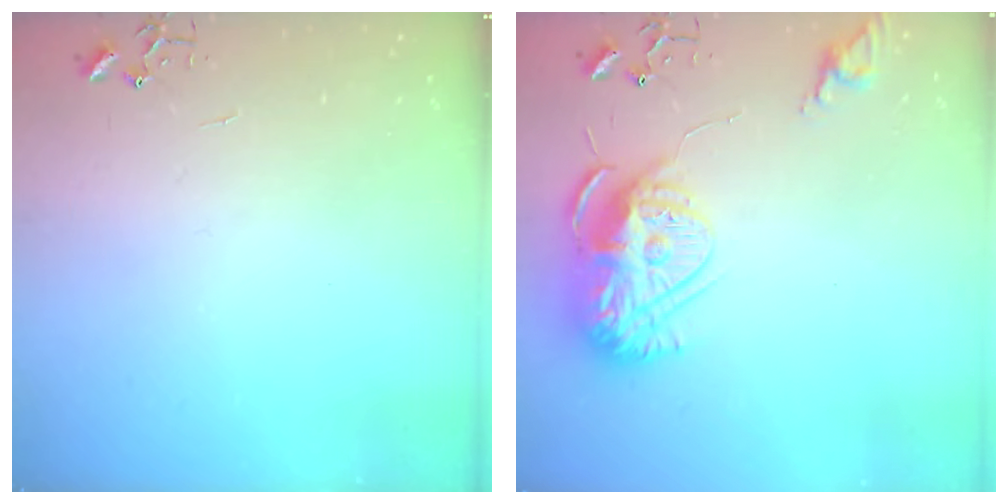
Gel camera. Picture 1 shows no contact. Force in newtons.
{"total": 15.2, "press": 15.2, "slide": 1.4}